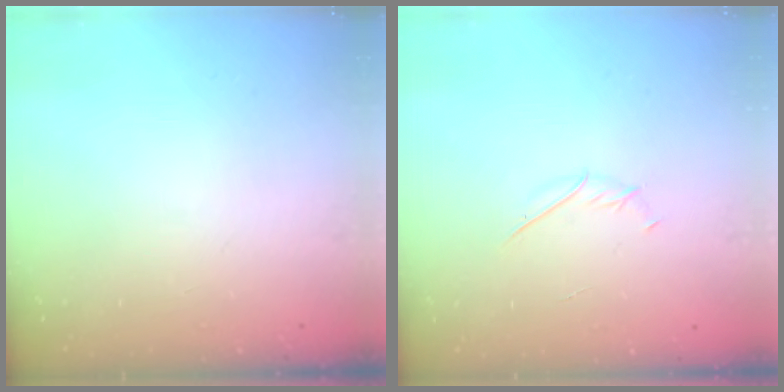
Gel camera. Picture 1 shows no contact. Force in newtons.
{"total": 2.0, "press": 2.0, "slide": 0.6}